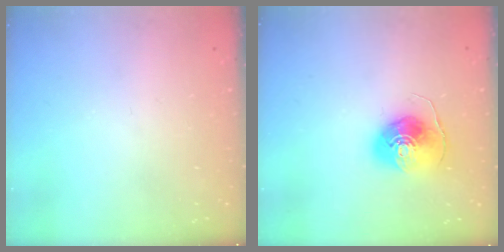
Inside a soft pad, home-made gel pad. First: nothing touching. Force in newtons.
{"total": 8.9, "press": 8.9, "slide": 0.8}